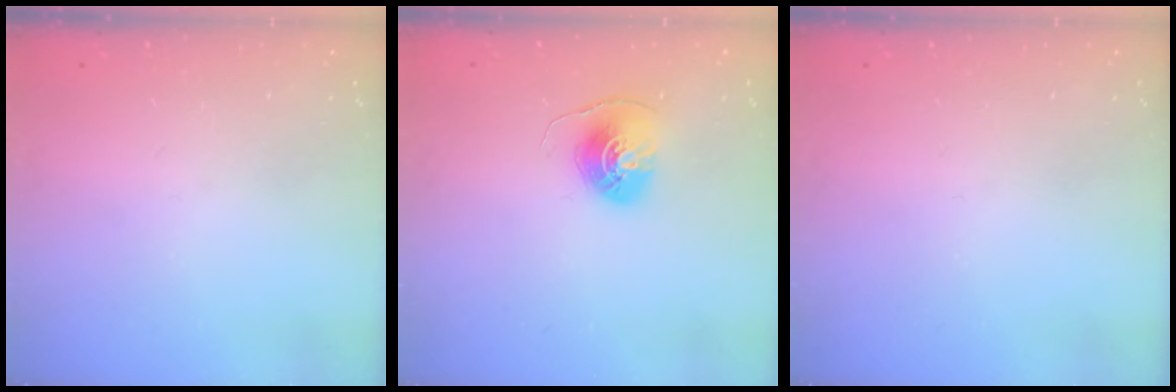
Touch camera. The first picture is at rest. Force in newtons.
{"total": 7.8, "press": 7.8, "slide": 0.3}
{"total": 0.0}